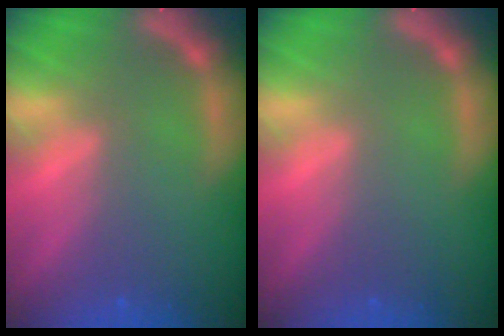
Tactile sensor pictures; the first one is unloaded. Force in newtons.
{"total": 0.0}